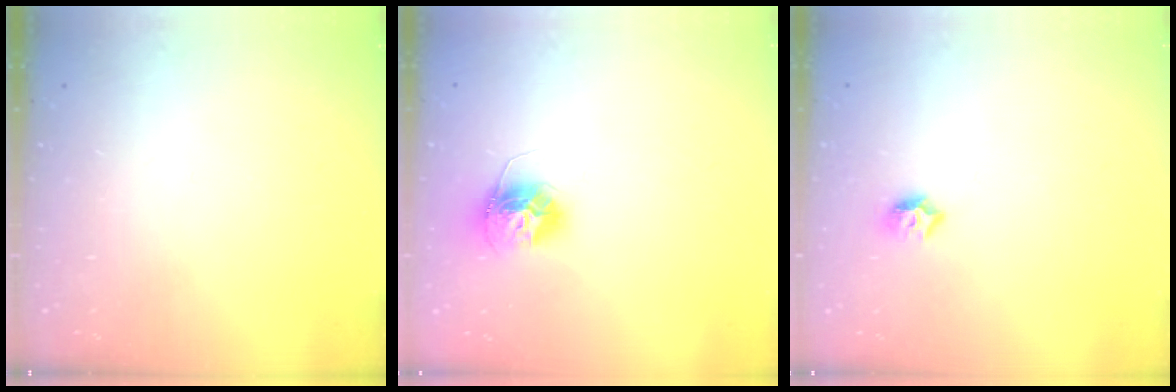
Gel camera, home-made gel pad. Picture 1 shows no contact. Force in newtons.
{"total": 11.9, "press": 11.9, "slide": 1.0}
{"total": 6.2, "press": 6.2, "slide": 0.8}